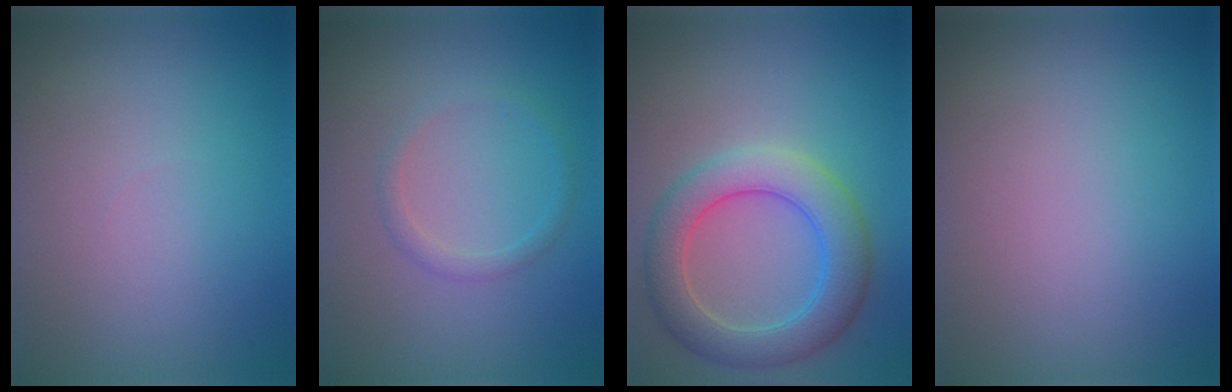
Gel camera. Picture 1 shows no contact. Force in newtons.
{"total": 1.3, "press": 1.3, "slide": 0.1}
{"total": 5.7, "press": 5.7, "slide": 0.1}
{"total": 0.0}